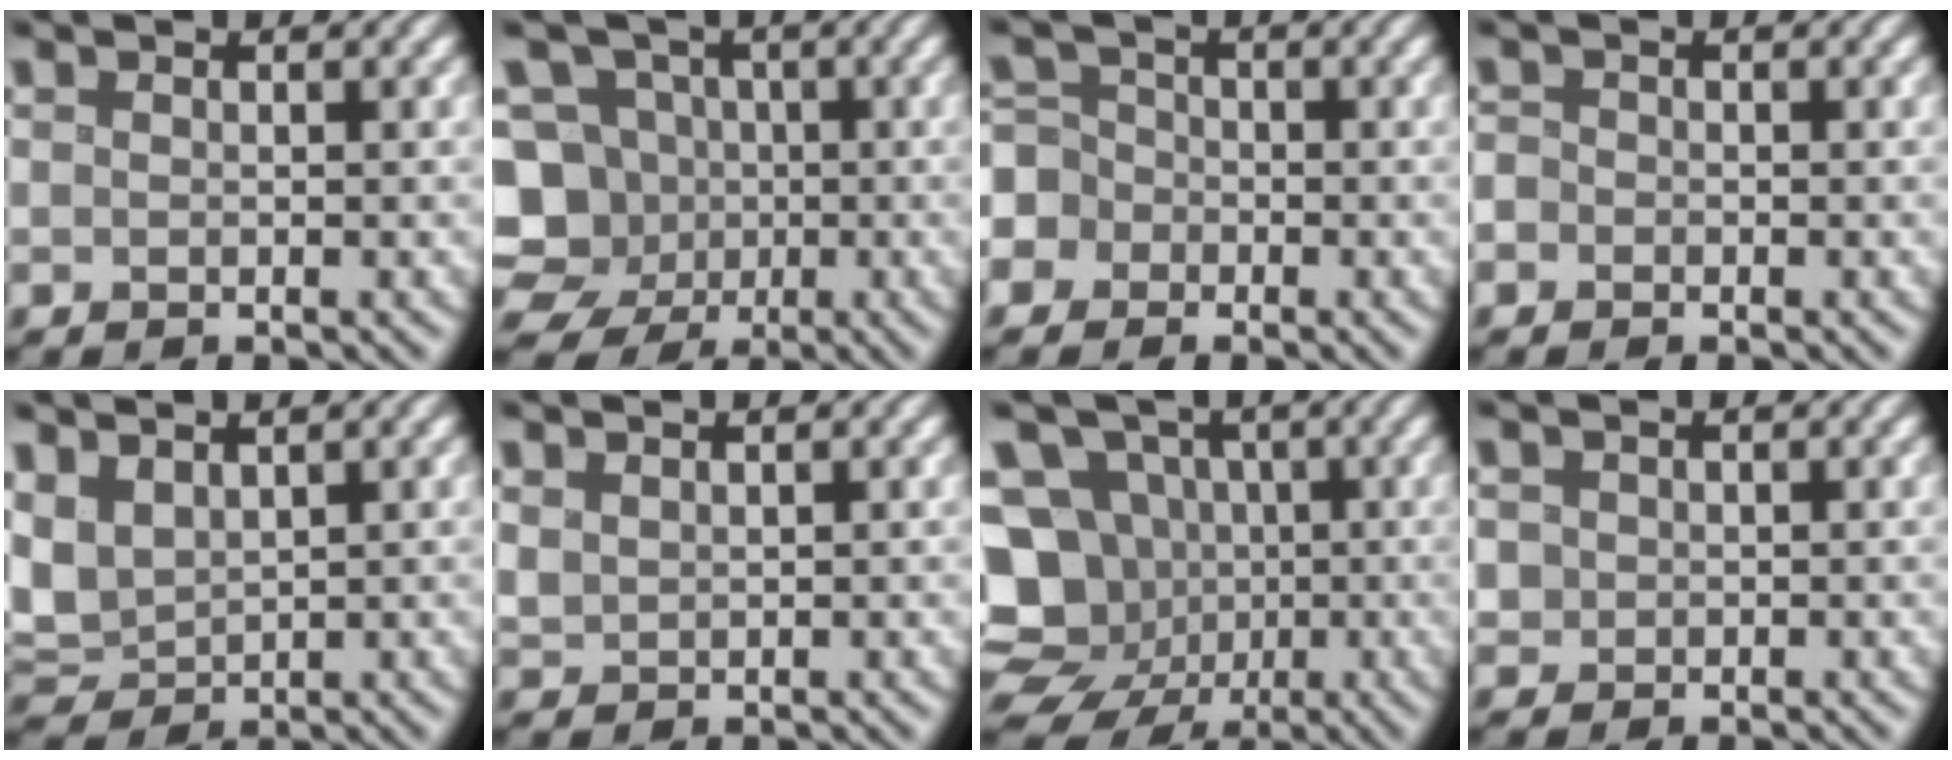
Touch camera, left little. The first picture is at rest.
{"total": 9.4, "force": [-3.3, 8.2, 3.2], "torque": [-0.049, 0.006, -0.080]}
{"total": 6.8, "force": [-2.7, 6.1, 1.5], "torque": [-0.051, 0.002, -0.082]}
{"total": 2.3, "force": [-0.8, 2.1, 0.6], "torque": [0.002, 0.010, -0.036]}
{"total": 4.4, "force": [1.4, 3.1, 2.8], "torque": [-0.081, 0.004, 0.027]}
{"total": 1.1, "force": [0.8, 0.7, 0.3], "torque": [-0.016, 0.000, 0.019]}
{"total": 13.1, "force": [-4.0, 11.3, 5.2], "torque": [-0.106, -0.001, -0.083]}
{"total": 1.1, "force": [0.2, 1.1, 0.2], "torque": [0.000, 0.002, 0.008]}